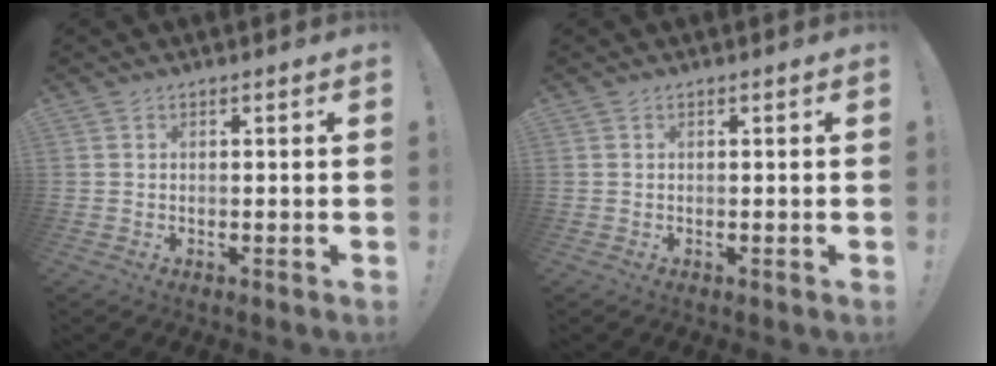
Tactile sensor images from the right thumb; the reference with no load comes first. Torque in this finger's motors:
{"motor_torque": [0.00, 0.00, 0.00, 0.00, 0.00]}